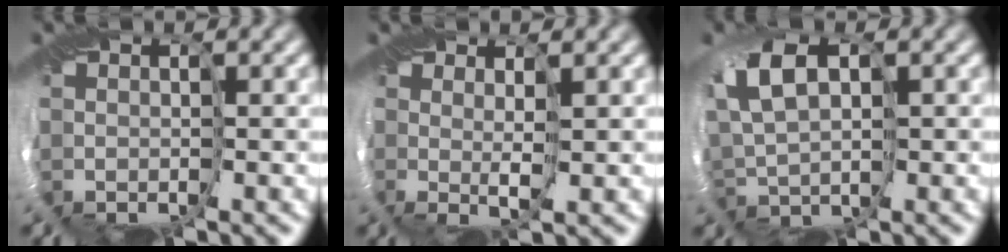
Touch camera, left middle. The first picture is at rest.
{"total": 1.8, "force": [1.1, -1.4, -0.4], "torque": [0.005, -0.003, 0.023]}
{"total": 5.0, "force": [-1.0, 2.8, 3.9], "torque": [-0.079, -0.006, -0.030]}